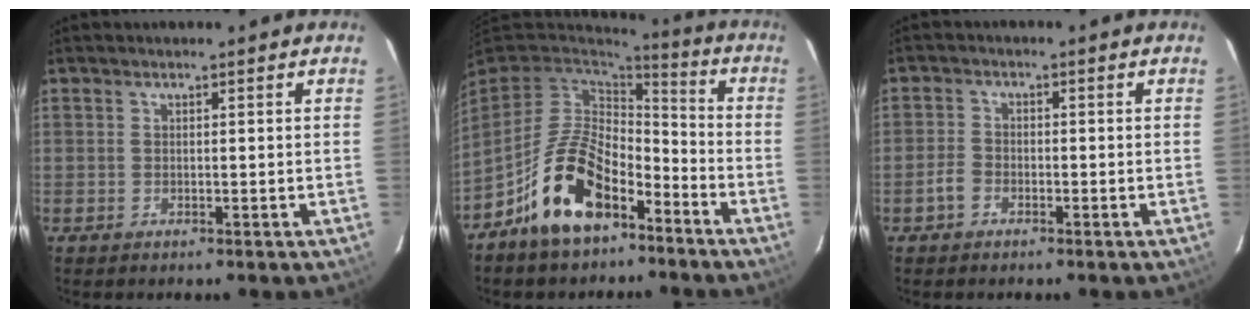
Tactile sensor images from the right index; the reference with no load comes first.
{"total": 15.8, "force": [-9.0, 8.2, 10.1], "torque": [-0.197, 0.014, -0.149]}
{"total": 2.7, "force": [-1.6, 1.9, 1.1], "torque": [-0.025, 0.008, -0.032]}